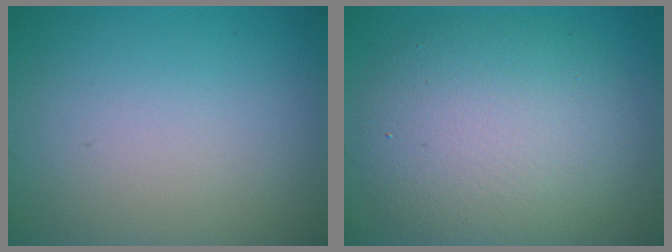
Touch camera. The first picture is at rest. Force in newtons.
{"total": 8.1, "press": 8.0, "slide": 1.0}